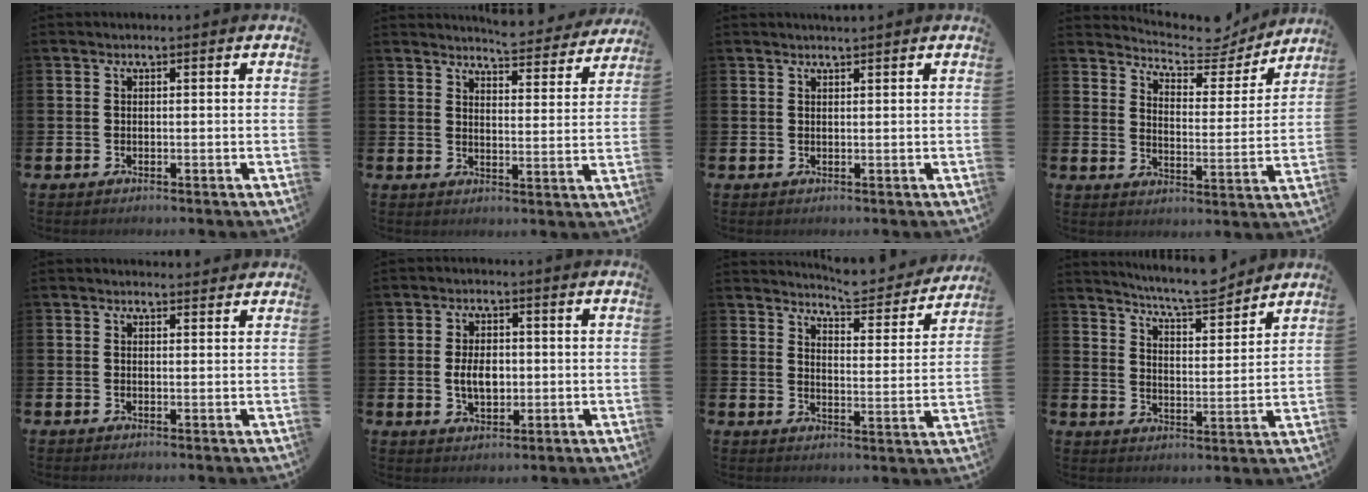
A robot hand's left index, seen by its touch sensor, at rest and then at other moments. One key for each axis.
{"total": 5.4, "fx": 5.4, "fy": 0.2, "fz": 0.6, "tx": -0.020, "ty": -0.036, "tz": 0.094}
{"total": 1.1, "fx": 1.1, "fy": -0.1, "fz": 0.2, "tx": 0.005, "ty": -0.004, "tz": 0.019}
{"total": 6.6, "fx": 6.3, "fy": 1.7, "fz": 1.0, "tx": -0.048, "ty": -0.045, "tz": 0.108}
{"total": 1.3, "fx": 1.2, "fy": 0.3, "fz": 0.0, "tx": 0.006, "ty": -0.003, "tz": 0.021}
{"total": 4.3, "fx": -0.1, "fy": 2.7, "fz": 3.3, "tx": -0.049, "ty": 0.004, "tz": -0.007}
{"total": 5.7, "fx": 5.6, "fy": 0.7, "fz": 1.0, "tx": -0.030, "ty": -0.037, "tz": 0.094}
{"total": 7.2, "fx": 7.1, "fy": 0.2, "fz": 1.6, "tx": -0.045, "ty": -0.048, "tz": 0.124}